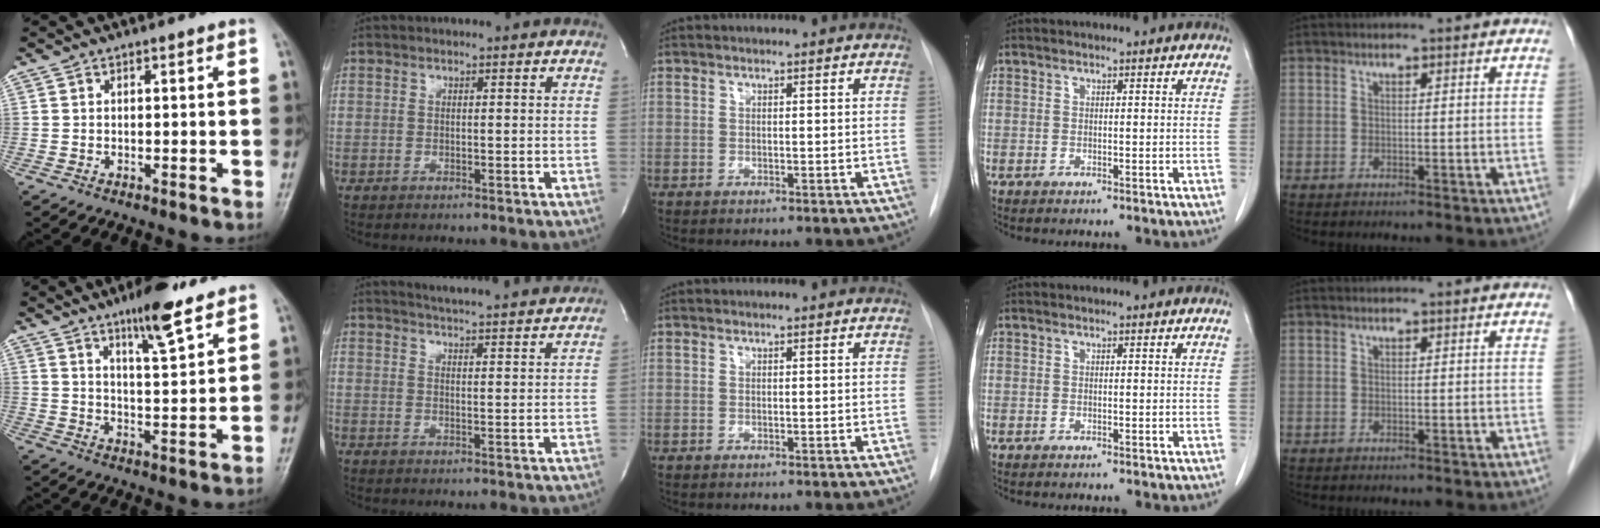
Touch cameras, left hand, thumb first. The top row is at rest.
{"thumb": {"total": 9.9, "force": [7.0, 2.3, 6.6], "torque": [-0.090, -0.047, 0.111]}, "index": {"total": 12.3, "force": [11.7, -0.1, 3.7], "torque": [-0.059, -0.010, 0.144]}}